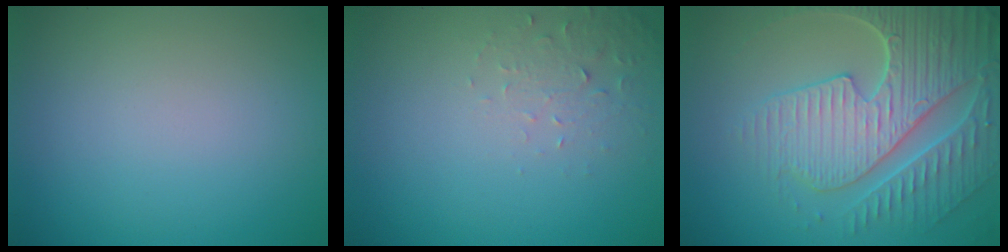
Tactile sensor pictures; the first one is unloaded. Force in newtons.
{"total": 1.9, "press": 1.8, "slide": 0.4}
{"total": 7.8, "press": 6.0, "slide": 5.0}